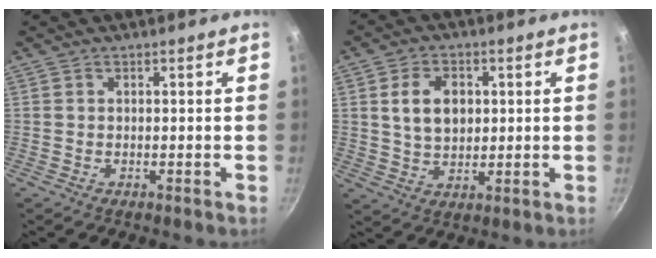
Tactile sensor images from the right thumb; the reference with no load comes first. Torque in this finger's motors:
{"motor_torque": [-0.24, 0.76, 0.09, 0.28, 0.03]}